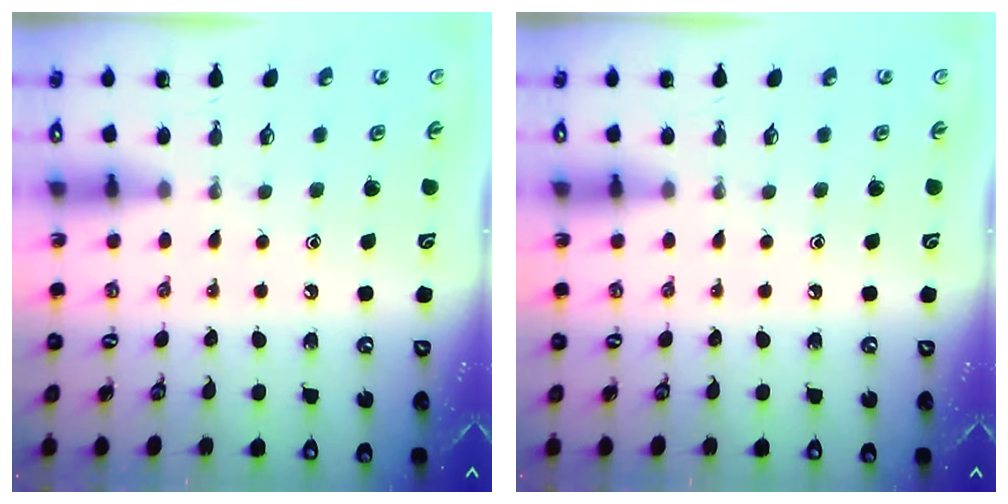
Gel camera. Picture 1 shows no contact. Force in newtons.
{"total": 0.0}